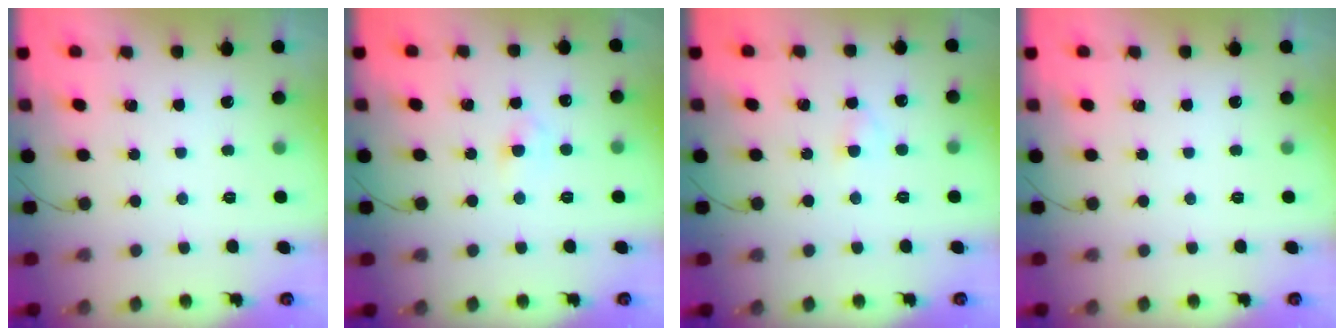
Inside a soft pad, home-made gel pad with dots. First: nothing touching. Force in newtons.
{"total": 2.4, "press": 2.1, "slide": 1.0}
{"total": 2.1, "press": 1.9, "slide": 0.9}
{"total": 0.0}